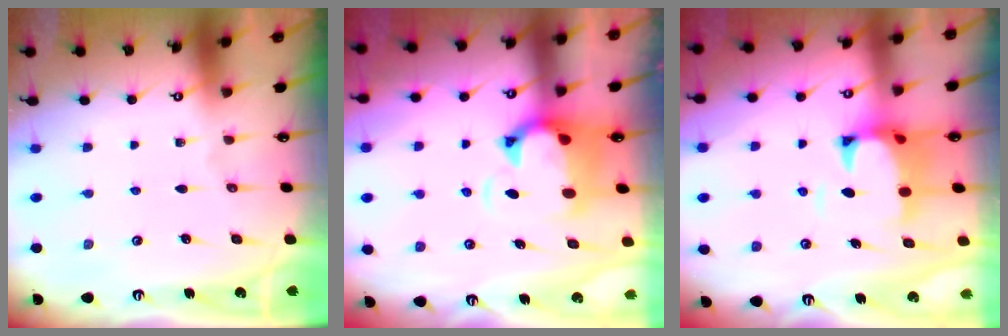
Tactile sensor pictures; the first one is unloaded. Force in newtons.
{"total": 3.0, "press": 2.7, "slide": 1.3}
{"total": 2.8, "press": 2.6, "slide": 1.2}